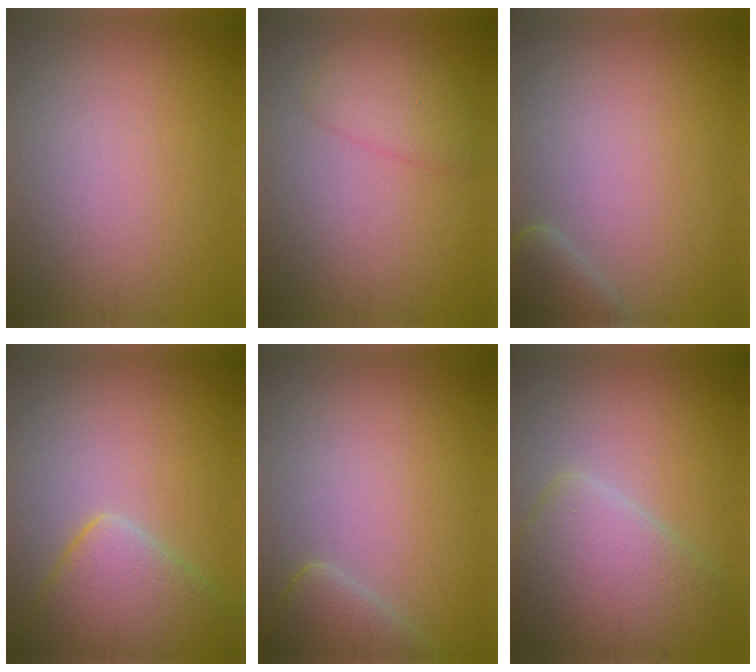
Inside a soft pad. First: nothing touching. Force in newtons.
{"total": 2.2, "press": 2.2, "slide": 0.1}
{"total": 2.6, "press": 2.6, "slide": 0.2}
{"total": 5.9, "press": 5.8, "slide": 0.5}
{"total": 2.8, "press": 2.8, "slide": 0.2}
{"total": 6.2, "press": 6.2, "slide": 0.4}